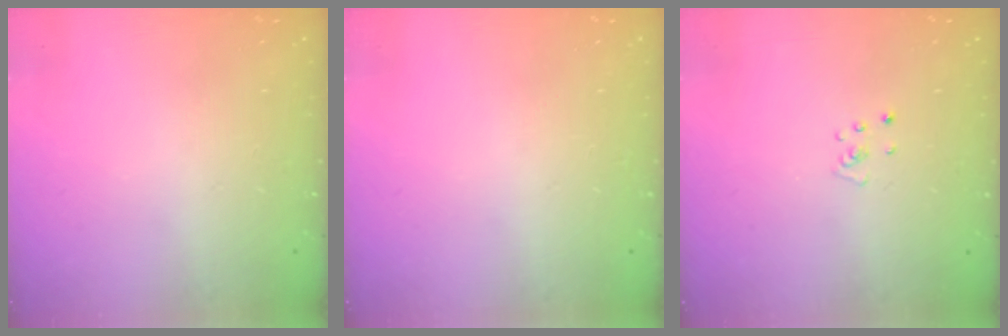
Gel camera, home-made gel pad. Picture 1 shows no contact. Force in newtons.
{"total": 0.0}
{"total": 2.2, "press": 2.2, "slide": 0.2}